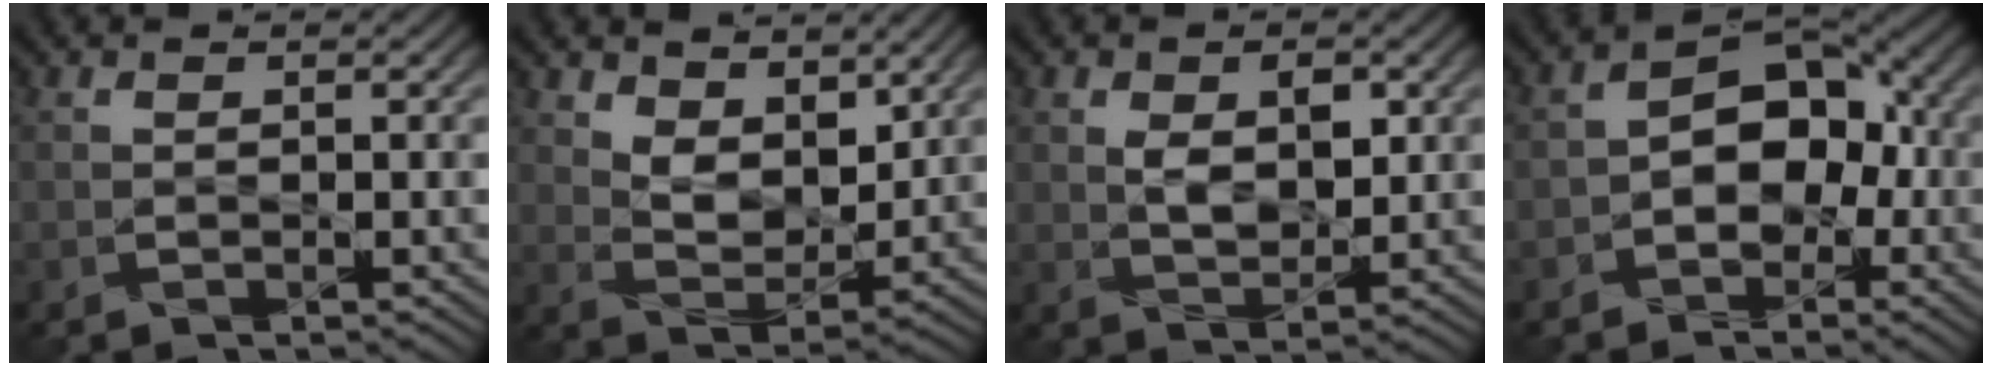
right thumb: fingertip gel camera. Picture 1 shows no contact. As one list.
[{"total": 6.7, "force": [4.0, 3.7, 3.8], "torque": [-0.084, -0.013, 0.069]}, {"total": 4.6, "force": [1.1, 2.8, 3.5], "torque": [-0.065, -0.005, 0.022]}, {"total": 7.4, "force": [-1.4, 5.3, 5.0], "torque": [-0.074, 0.006, -0.037]}]